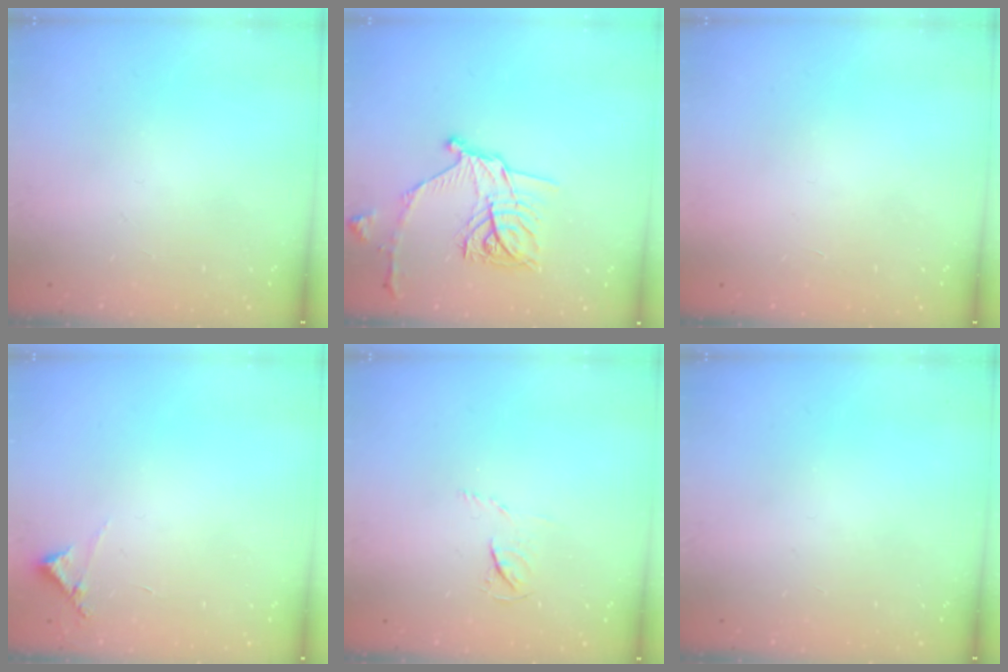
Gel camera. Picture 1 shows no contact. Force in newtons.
{"total": 16.7, "press": 16.6, "slide": 0.6}
{"total": 1.7, "press": 1.7, "slide": 0.1}
{"total": 4.3, "press": 4.3, "slide": 0.2}
{"total": 3.8, "press": 3.8, "slide": 0.5}
{"total": 0.0}